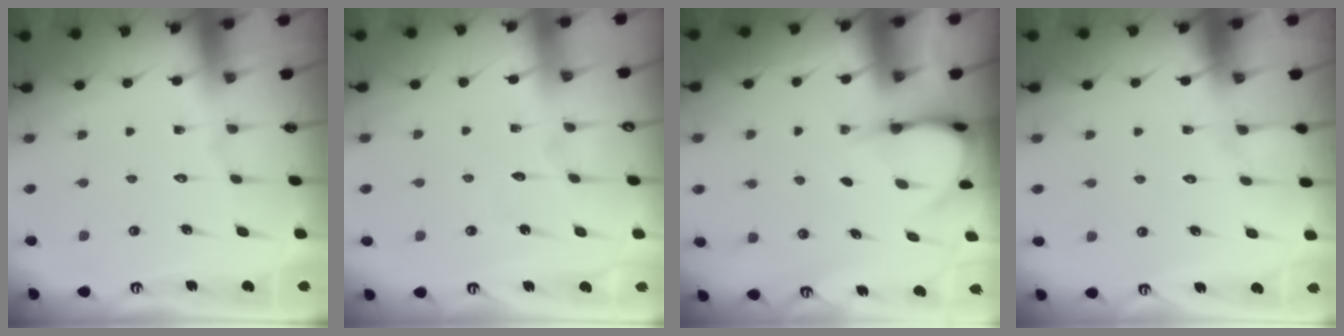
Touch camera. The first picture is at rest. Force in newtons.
{"total": 2.5, "press": 2.5, "slide": 0.3}
{"total": 4.3, "press": 4.3, "slide": 0.4}
{"total": 4.8, "press": 4.7, "slide": 0.5}